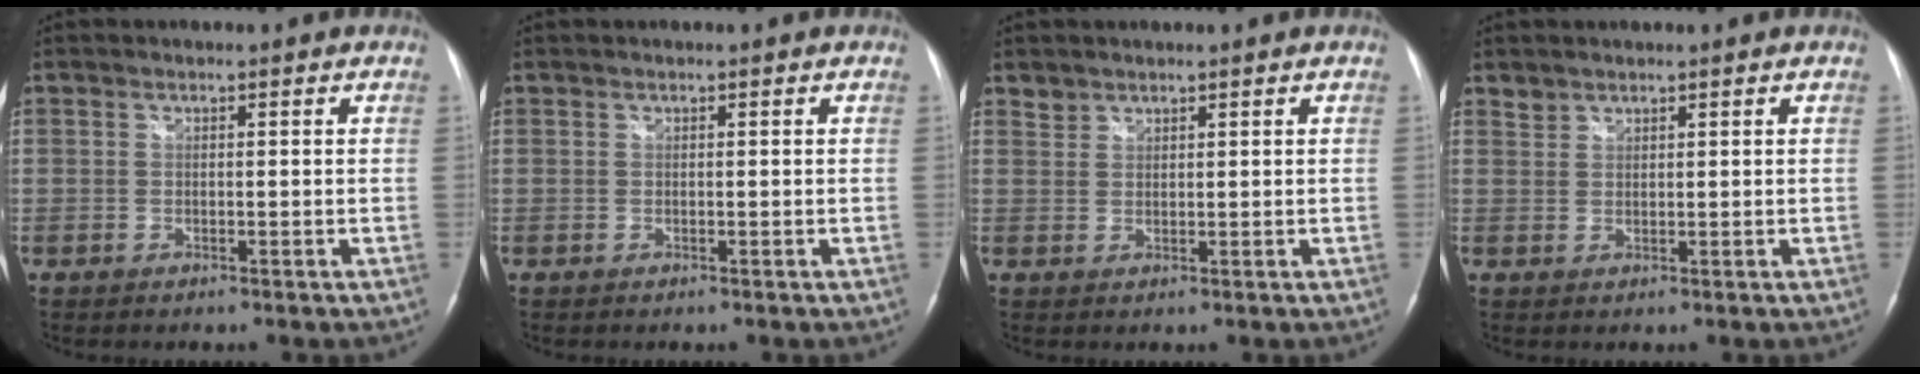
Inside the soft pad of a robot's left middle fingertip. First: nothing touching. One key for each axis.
{"total": 0.0}
{"total": 1.5, "fx": 1.3, "fy": 0.7, "fz": -0.2, "tx": 0.009, "ty": 0.006, "tz": 0.022}
{"total": 1.3, "fx": 1.2, "fy": 0.5, "fz": -0.2, "tx": 0.007, "ty": 0.005, "tz": 0.022}